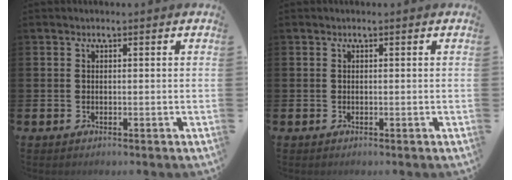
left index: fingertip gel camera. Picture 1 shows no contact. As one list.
[{"total": 0.0}]